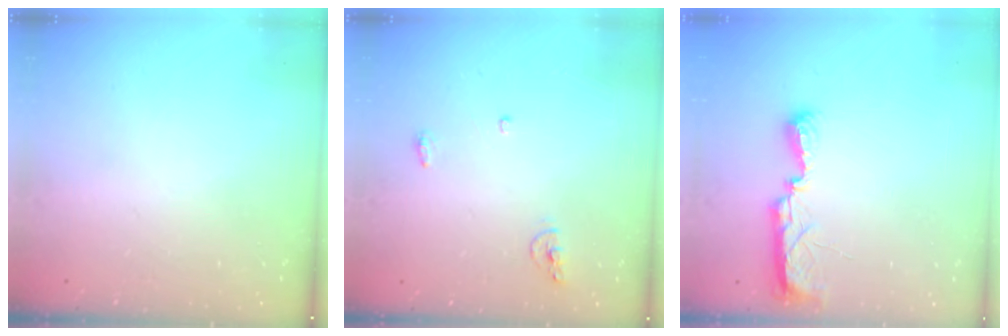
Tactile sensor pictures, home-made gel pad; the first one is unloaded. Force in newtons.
{"total": 4.8, "press": 4.7, "slide": 0.8}
{"total": 8.0, "press": 7.9, "slide": 1.1}